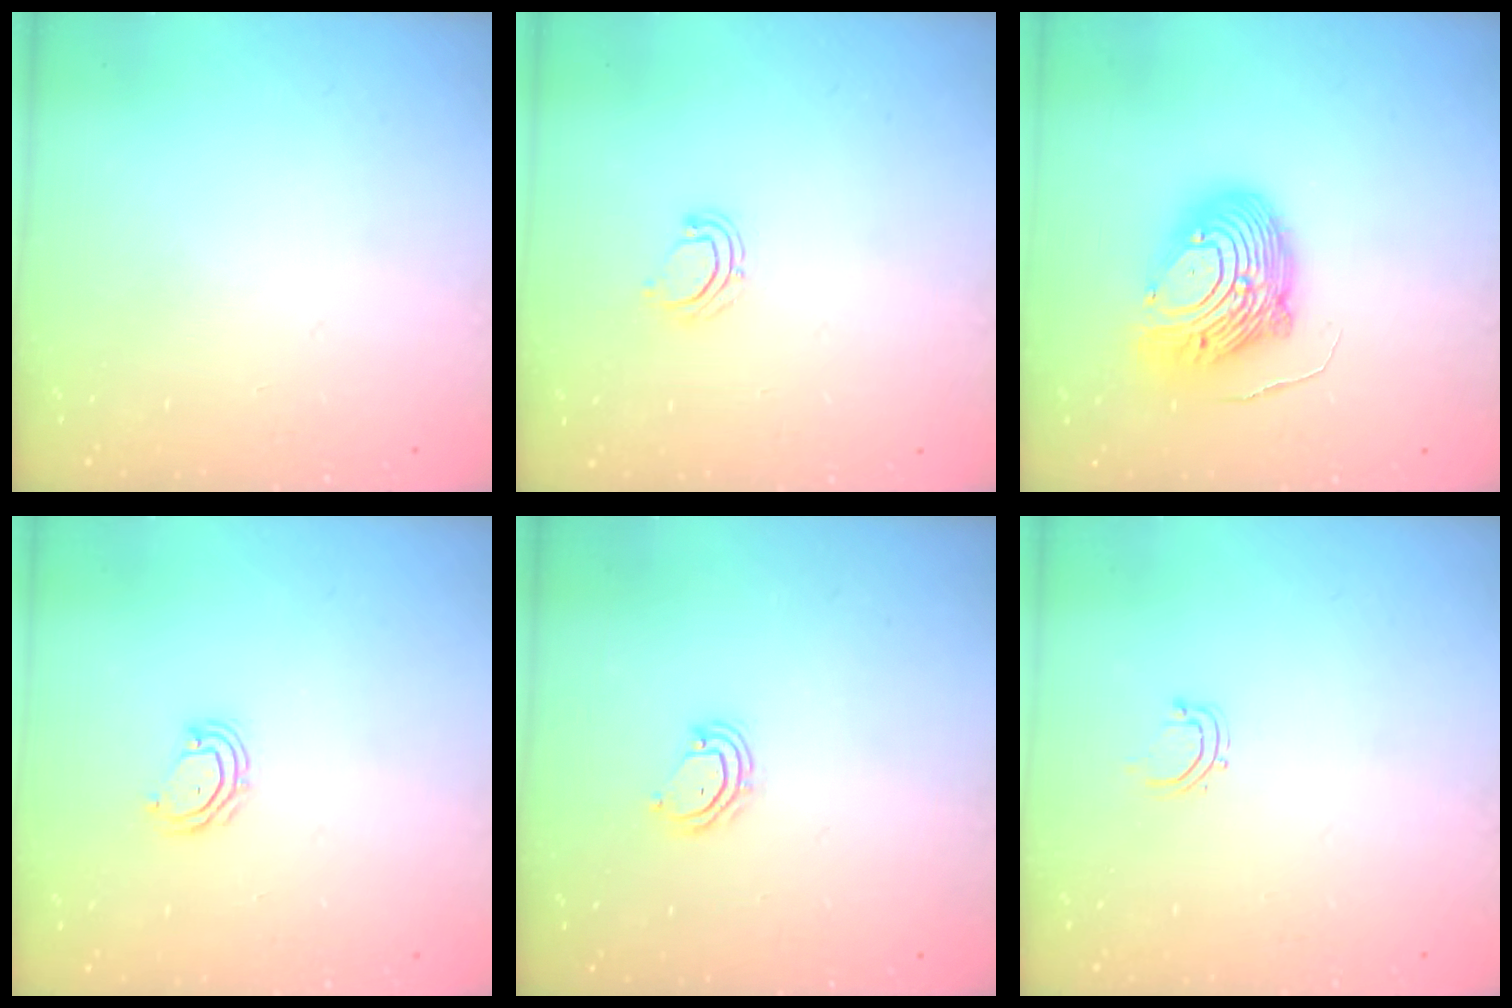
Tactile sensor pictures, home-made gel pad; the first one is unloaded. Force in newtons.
{"total": 5.0, "press": 4.9, "slide": 1.0}
{"total": 12.3, "press": 12.2, "slide": 1.2}
{"total": 6.1, "press": 6.1, "slide": 0.5}
{"total": 4.6, "press": 4.6, "slide": 0.3}
{"total": 2.8, "press": 2.8, "slide": 0.5}